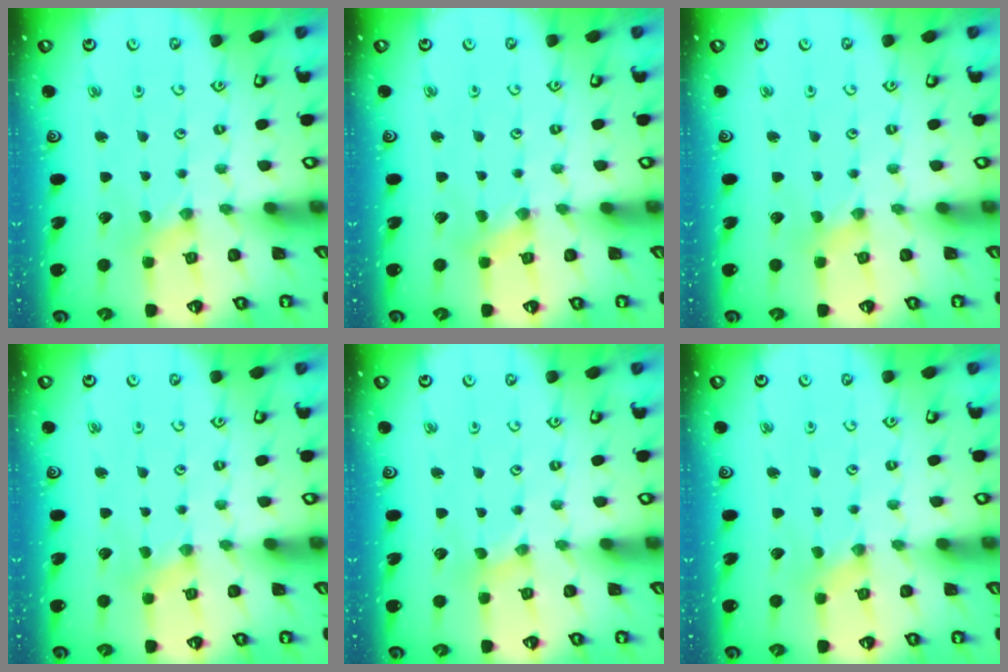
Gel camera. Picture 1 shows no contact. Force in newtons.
{"total": 0.9, "press": 0.9, "slide": 0.3}
{"total": 0.0}
{"total": 0.5, "press": 0.5, "slide": 0.2}
{"total": 0.8, "press": 0.8, "slide": 0.2}
{"total": 0.0}